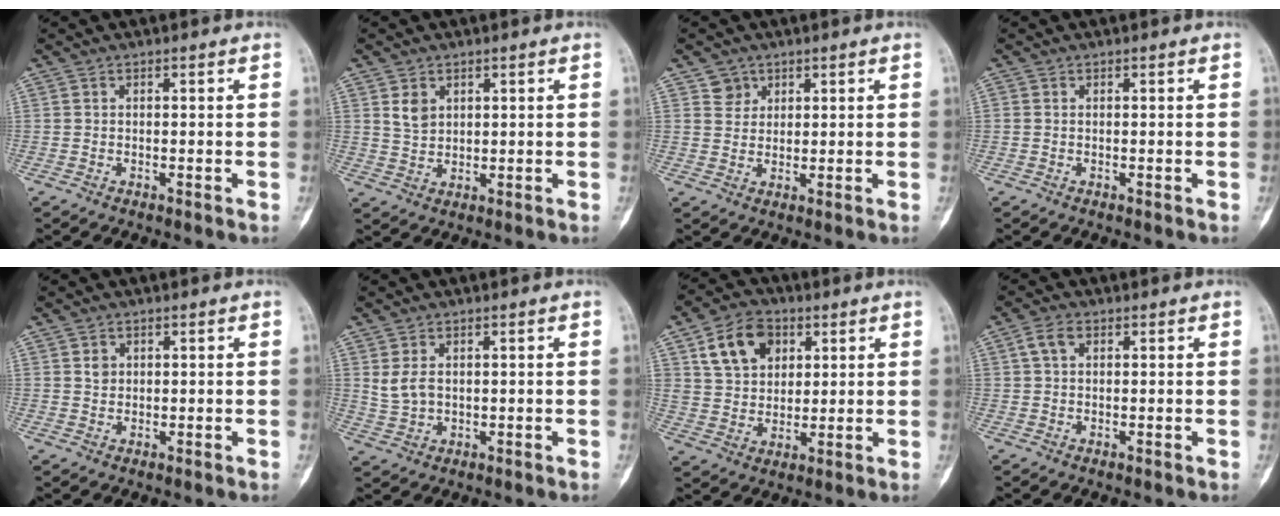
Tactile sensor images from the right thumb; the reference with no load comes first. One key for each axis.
{"total": 3.6, "fx": 1.6, "fy": 2.7, "fz": 1.8, "tx": -0.018, "ty": -0.013, "tz": 0.034}
{"total": 3.1, "fx": 1.8, "fy": 2.5, "fz": 0.1, "tx": 0.024, "ty": -0.010, "tz": 0.025}
{"total": 0.0}
{"total": 1.7, "fx": 0.5, "fy": 1.5, "fz": 0.7, "tx": -0.001, "ty": -0.001, "tz": 0.008}
{"total": 3.8, "fx": 0.9, "fy": 2.6, "fz": 2.5, "tx": -0.046, "ty": -0.002, "tz": 0.027}
{"total": 11.7, "fx": 4.9, "fy": 8.4, "fz": 6.4, "tx": -0.084, "ty": -0.008, "tz": 0.090}
{"total": 3.2, "fx": 1.2, "fy": 1.9, "fz": 2.2, "tx": -0.044, "ty": 0.009, "tz": 0.025}